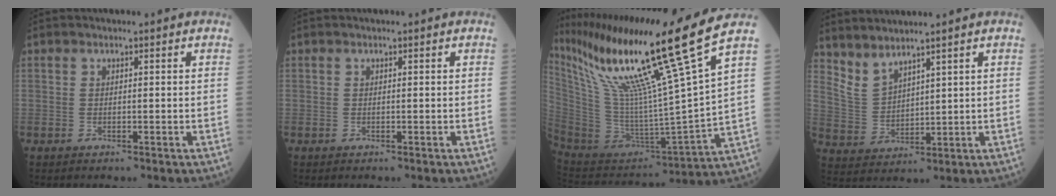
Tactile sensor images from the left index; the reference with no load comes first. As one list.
[{"total": 0.0}, {"total": 24.8, "force": [16.8, -3.4, 17.8], "torque": [-0.312, -0.046, 0.297]}, {"total": 4.6, "force": [4.3, 0.9, 1.4], "torque": [-0.047, -0.003, 0.109]}]